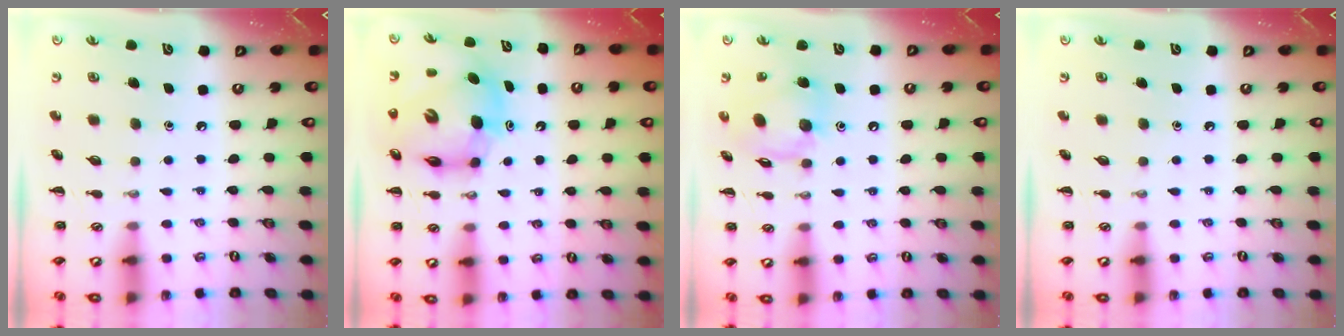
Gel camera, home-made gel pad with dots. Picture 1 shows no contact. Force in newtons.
{"total": 10.5, "press": 9.9, "slide": 3.3}
{"total": 13.2, "press": 12.9, "slide": 2.9}
{"total": 0.0}